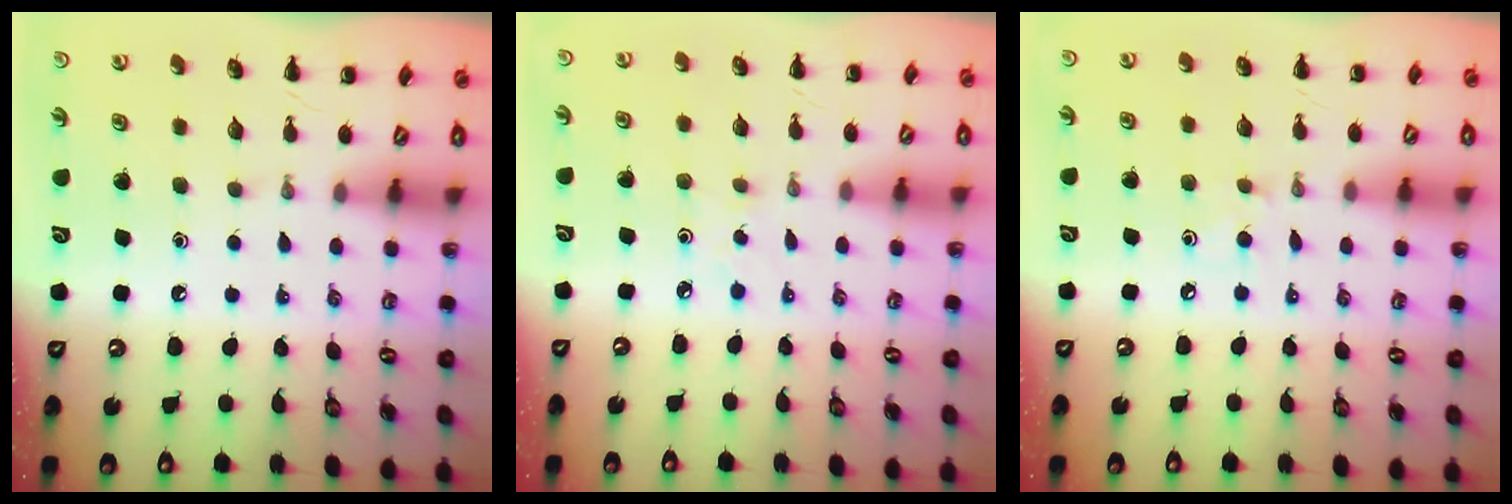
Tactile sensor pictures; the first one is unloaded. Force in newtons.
{"total": 1.5, "press": 1.4, "slide": 0.6}
{"total": 3.6, "press": 3.4, "slide": 1.3}